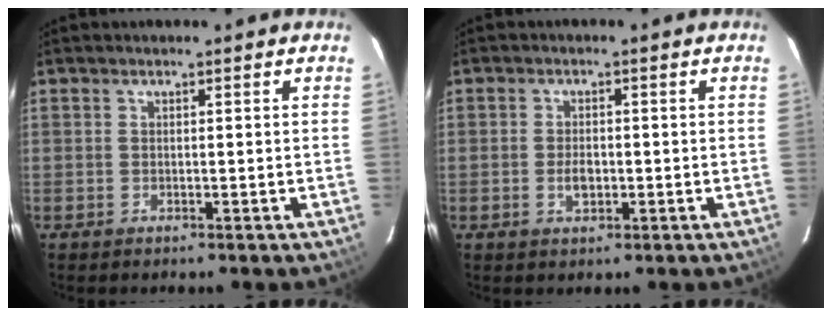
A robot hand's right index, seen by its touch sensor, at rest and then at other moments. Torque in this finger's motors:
{"motor_torque": [0.65, 0.03, 0.06, 0.02]}